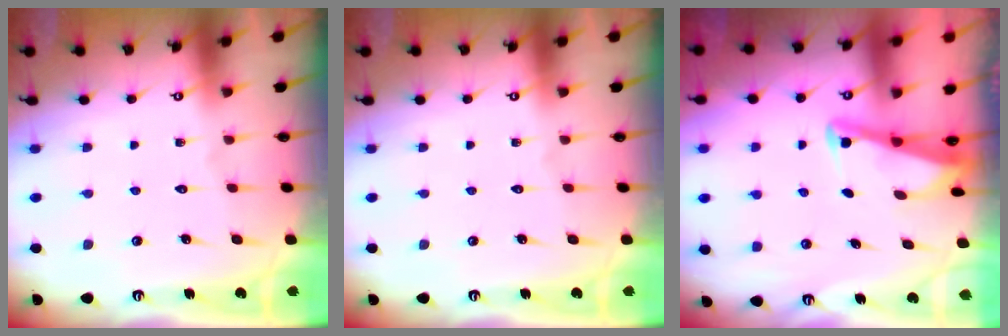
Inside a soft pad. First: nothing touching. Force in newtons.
{"total": 0.0}
{"total": 2.7, "press": 2.7, "slide": 0.3}